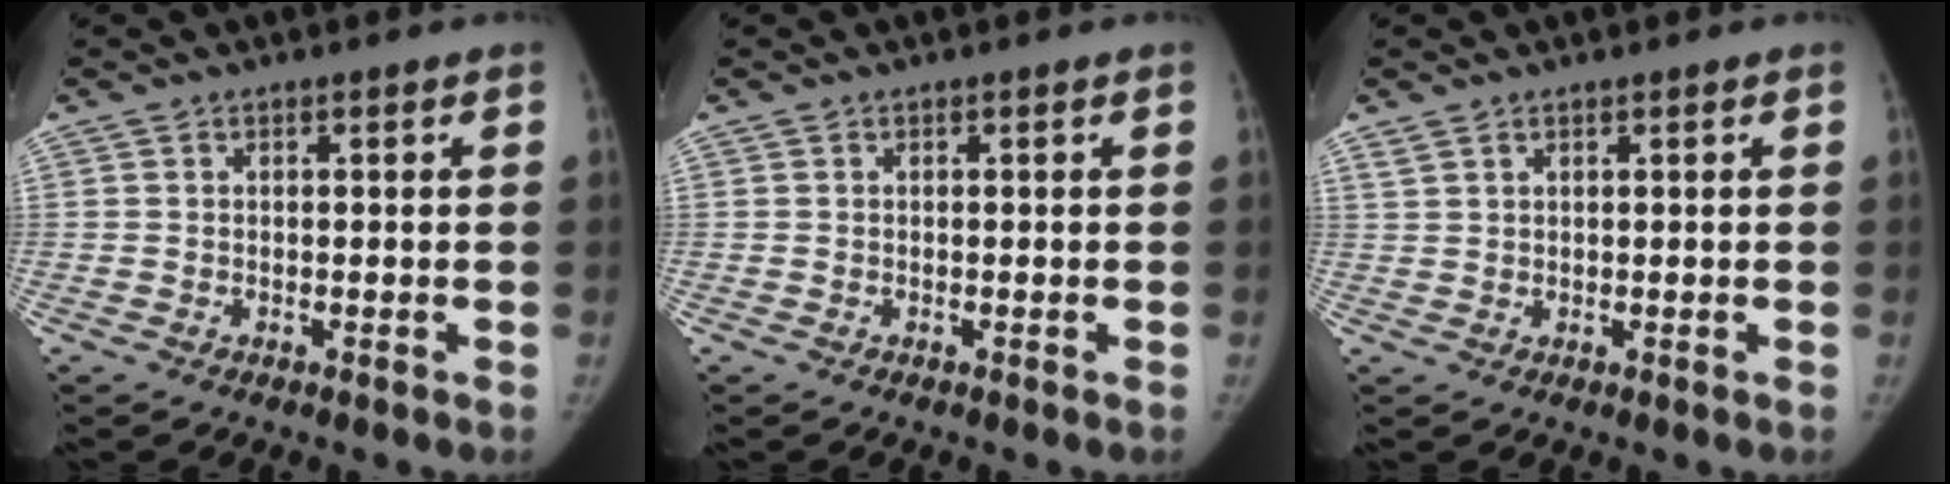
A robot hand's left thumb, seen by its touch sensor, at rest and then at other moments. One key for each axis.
{"total": 0.0}
{"total": 1.4, "fx": 1.1, "fy": 0.8, "fz": 0.6, "tx": -0.011, "ty": 0.002, "tz": 0.024}